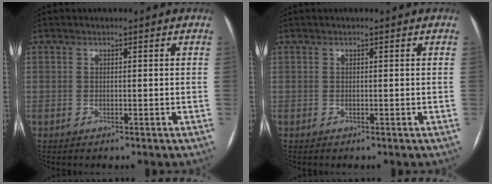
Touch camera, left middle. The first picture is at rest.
{"total": 0.0}